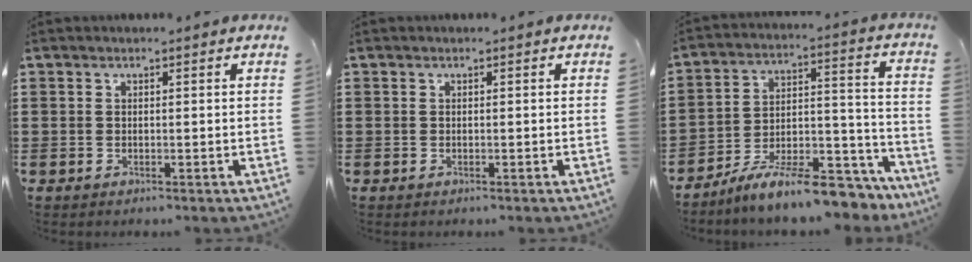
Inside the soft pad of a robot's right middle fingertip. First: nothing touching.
{"total": 0.0}
{"total": 11.6, "force": [-10.0, 1.2, 5.8], "torque": [-0.088, 0.028, -0.184]}